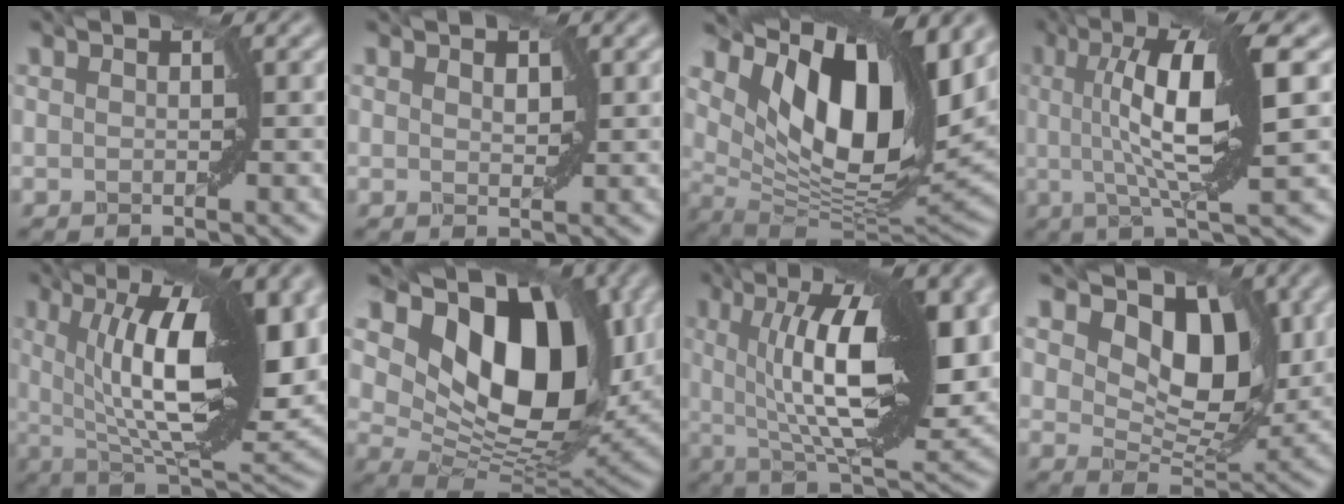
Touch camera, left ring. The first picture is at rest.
{"total": 1.2, "force": [0.7, 0.7, 0.7], "torque": [-0.009, -0.001, 0.015]}
{"total": 14.0, "force": [6.1, 6.5, 10.8], "torque": [-0.172, 0.000, 0.108]}
{"total": 9.7, "force": [1.6, 2.1, 9.3], "torque": [-0.142, 0.001, 0.028]}
{"total": 15.1, "force": [3.9, 4.9, 13.7], "torque": [-0.214, -0.001, 0.062]}
{"total": 14.6, "force": [5.2, 8.8, 10.4], "torque": [-0.148, -0.005, 0.088]}
{"total": 13.6, "force": [3.2, 4.0, 12.6], "torque": [-0.190, 0.003, 0.050]}
{"total": 9.1, "force": [3.5, 5.3, 6.4], "torque": [-0.097, -0.008, 0.054]}